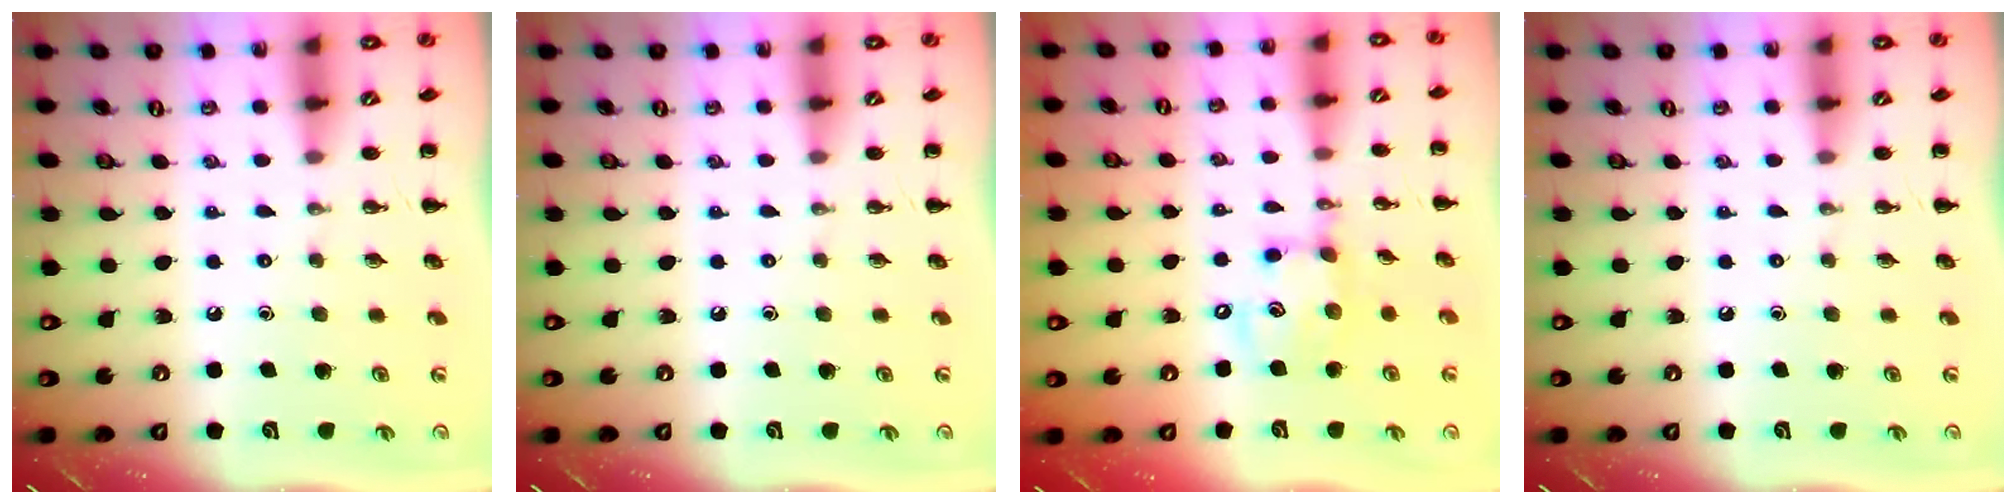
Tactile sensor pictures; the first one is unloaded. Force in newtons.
{"total": 0.0}
{"total": 11.6, "press": 11.4, "slide": 2.0}
{"total": 0.0}